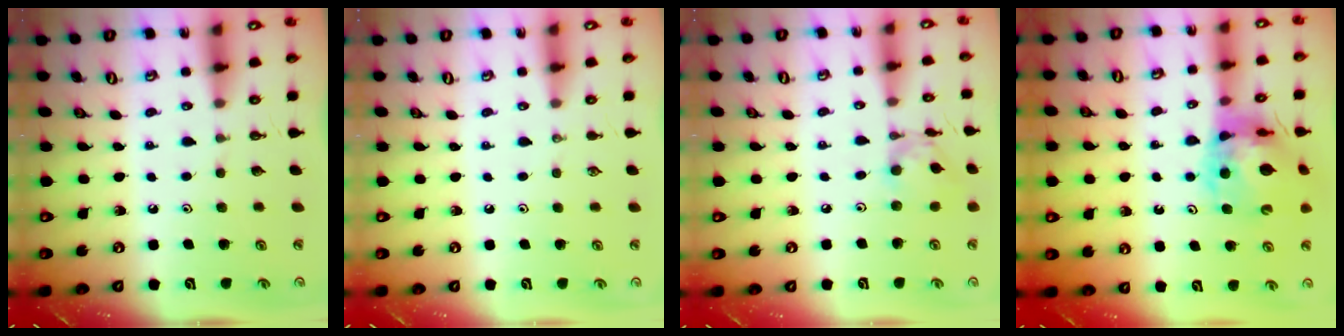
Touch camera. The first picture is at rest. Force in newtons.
{"total": 0.0}
{"total": 9.2, "press": 9.2, "slide": 0.6}
{"total": 14.7, "press": 14.6, "slide": 1.6}